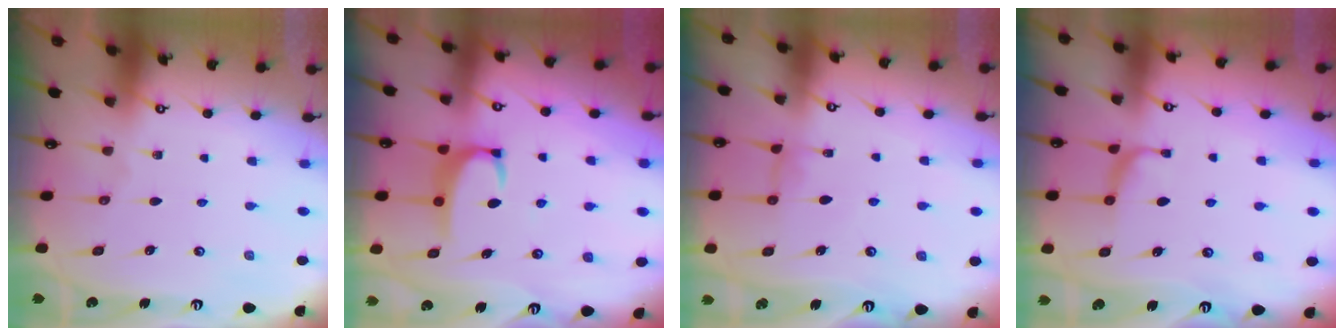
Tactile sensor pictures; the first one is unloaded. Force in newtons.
{"total": 3.0, "press": 3.0, "slide": 0.4}
{"total": 1.5, "press": 1.4, "slide": 0.6}
{"total": 1.7, "press": 1.6, "slide": 0.7}